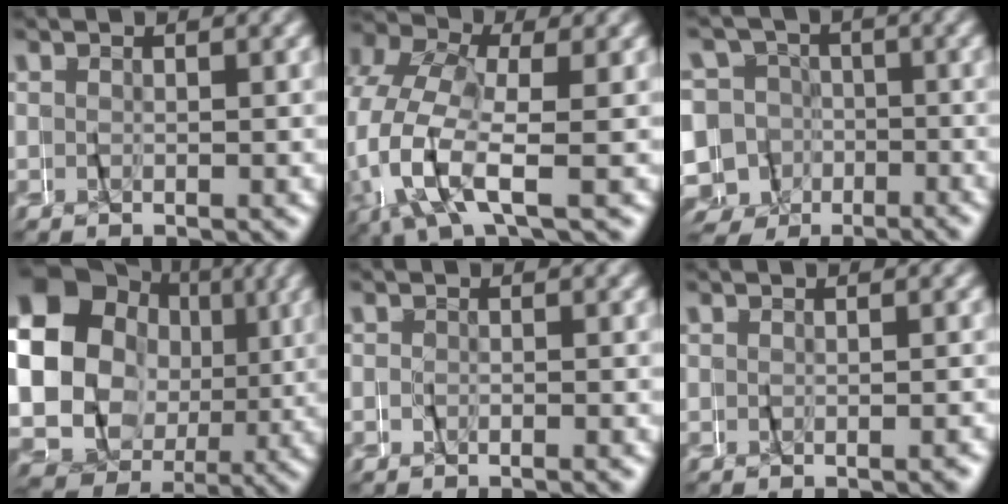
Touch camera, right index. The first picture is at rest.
{"total": 6.7, "force": [-0.4, 4.8, 4.7], "torque": [-0.127, -0.004, -0.017]}
{"total": 15.2, "force": [-4.2, 14.2, 3.0], "torque": [-0.105, -0.066, -0.076]}
{"total": 20.2, "force": [1.6, 17.8, 9.4], "torque": [-0.201, -0.026, 0.016]}
{"total": 0.9, "force": [-0.7, -0.4, -0.6], "torque": [0.008, 0.005, -0.018]}
{"total": 1.0, "force": [-0.7, -0.6, 0.0], "torque": [-0.001, 0.001, -0.011]}